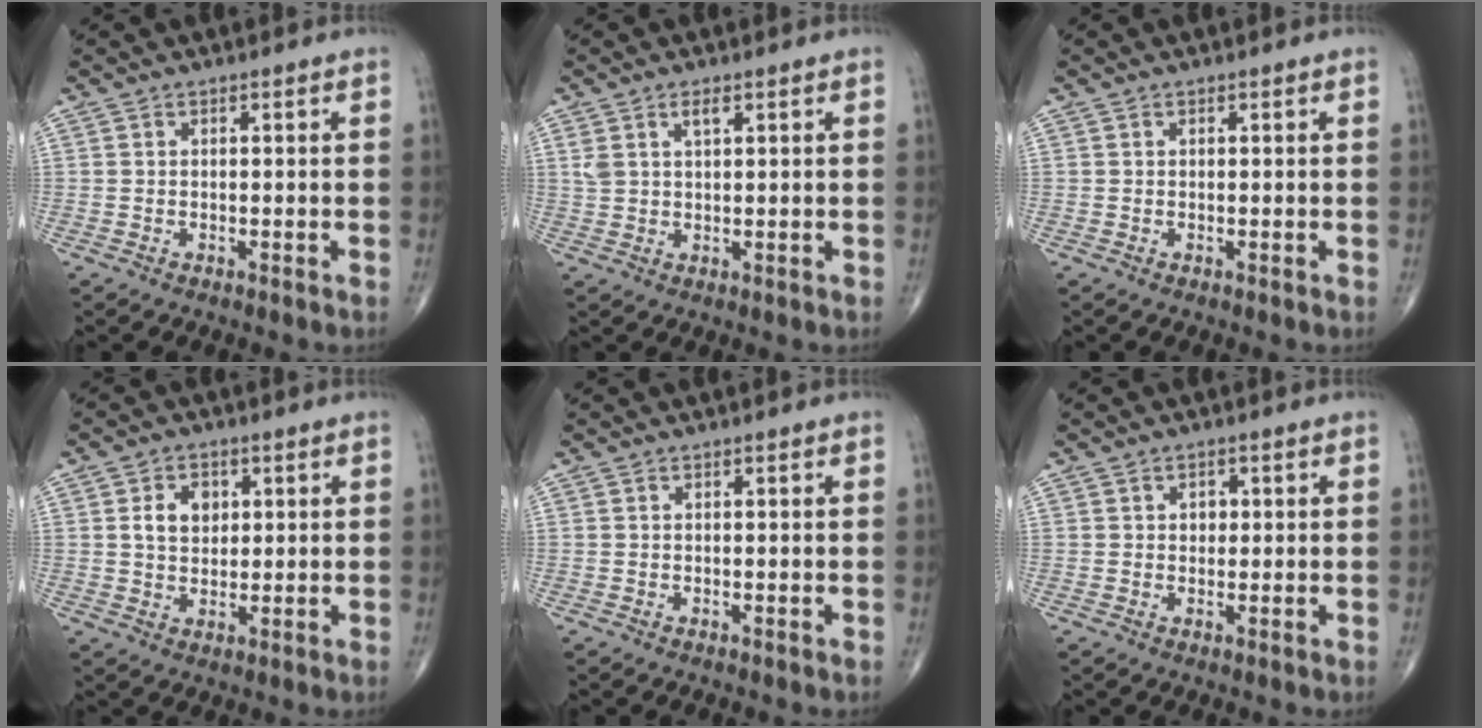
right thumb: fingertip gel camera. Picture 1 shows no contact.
{"total": 3.6, "force": [1.8, 1.6, 2.6], "torque": [-0.050, 0.000, 0.040]}
{"total": 0.0}
{"total": 5.5, "force": [1.5, 4.0, 3.5], "torque": [-0.041, -0.005, 0.025]}
{"total": 0.0}
{"total": 2.0, "force": [0.4, 1.6, 1.1], "torque": [-0.005, 0.001, 0.005]}